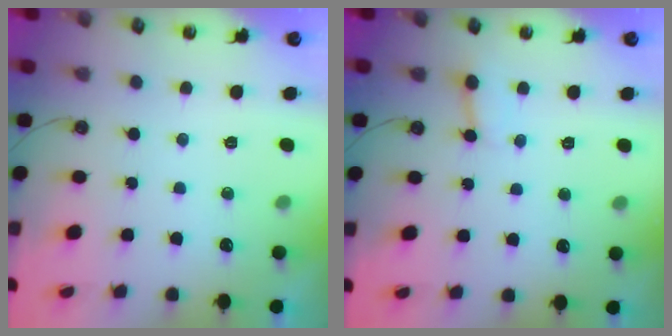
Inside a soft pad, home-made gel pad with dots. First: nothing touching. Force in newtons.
{"total": 3.0, "press": 2.9, "slide": 0.4}